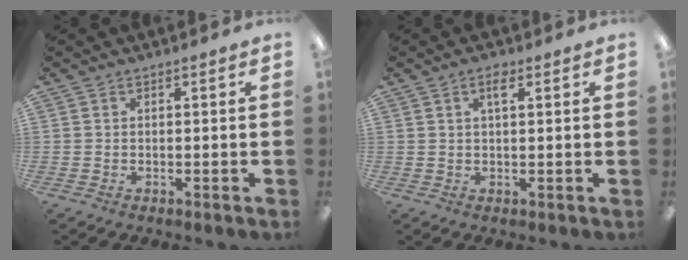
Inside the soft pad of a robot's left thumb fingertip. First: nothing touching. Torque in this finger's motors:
{"motor_torque": [-0.29, -0.14, -0.63, 0.07, 0.01]}